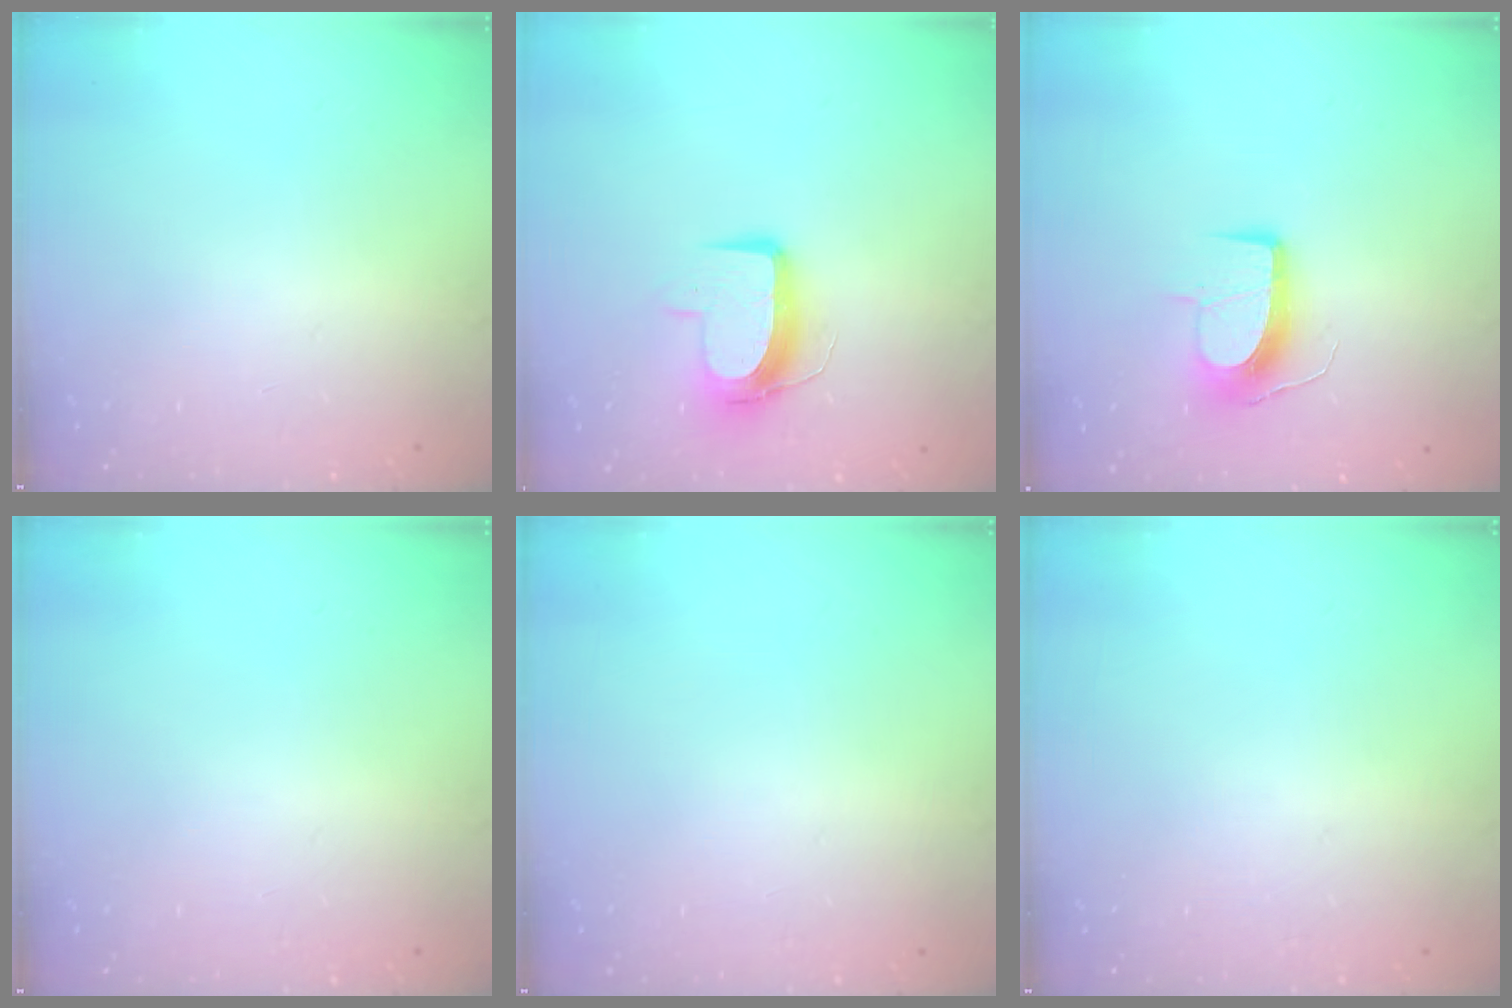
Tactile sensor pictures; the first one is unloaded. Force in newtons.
{"total": 10.2, "press": 10.2, "slide": 0.8}
{"total": 10.7, "press": 10.7, "slide": 0.4}
{"total": 0.0}
{"total": 0.0}
{"total": 0.0}